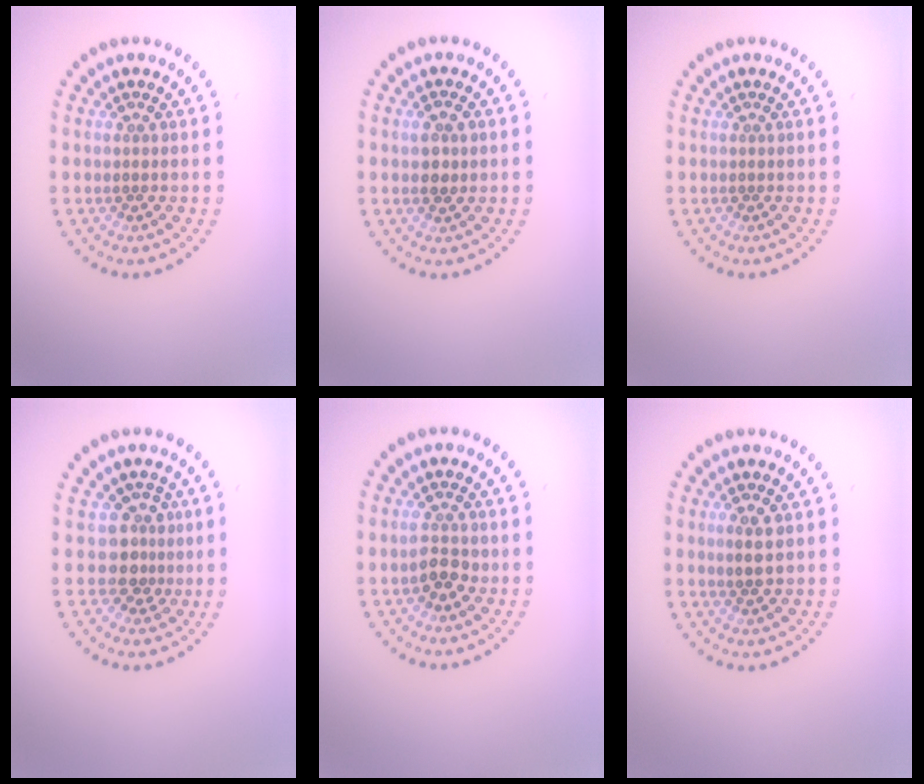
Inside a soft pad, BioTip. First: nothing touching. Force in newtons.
{"total": 1.8, "press": 1.8, "slide": 0.3}
{"total": 0.0}
{"total": 2.5, "press": 1.8, "slide": 1.8}
{"total": 2.2, "press": 2.1, "slide": 0.3}
{"total": 1.8, "press": 1.8, "slide": 0.4}